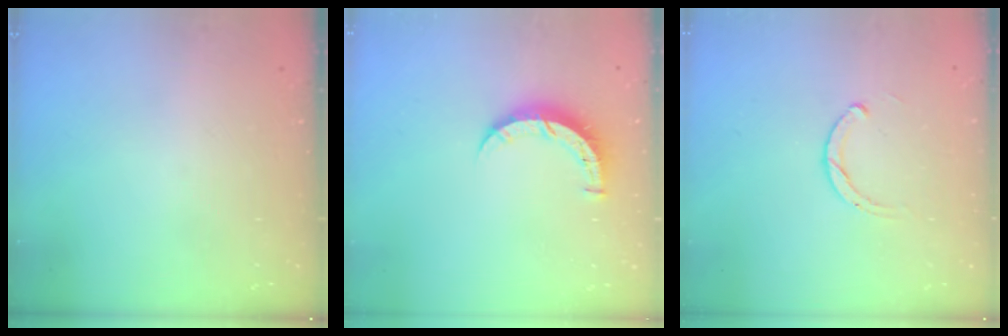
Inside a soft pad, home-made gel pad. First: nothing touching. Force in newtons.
{"total": 6.7, "press": 6.7, "slide": 0.6}
{"total": 1.8, "press": 1.8, "slide": 0.2}